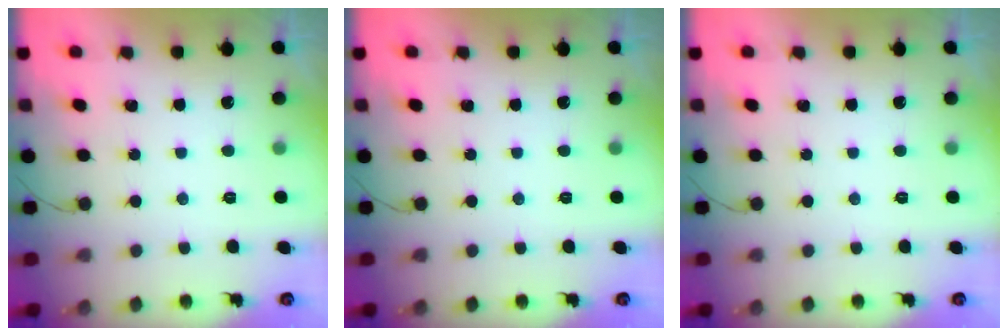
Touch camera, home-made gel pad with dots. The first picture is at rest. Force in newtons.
{"total": 0.0}
{"total": 0.0}